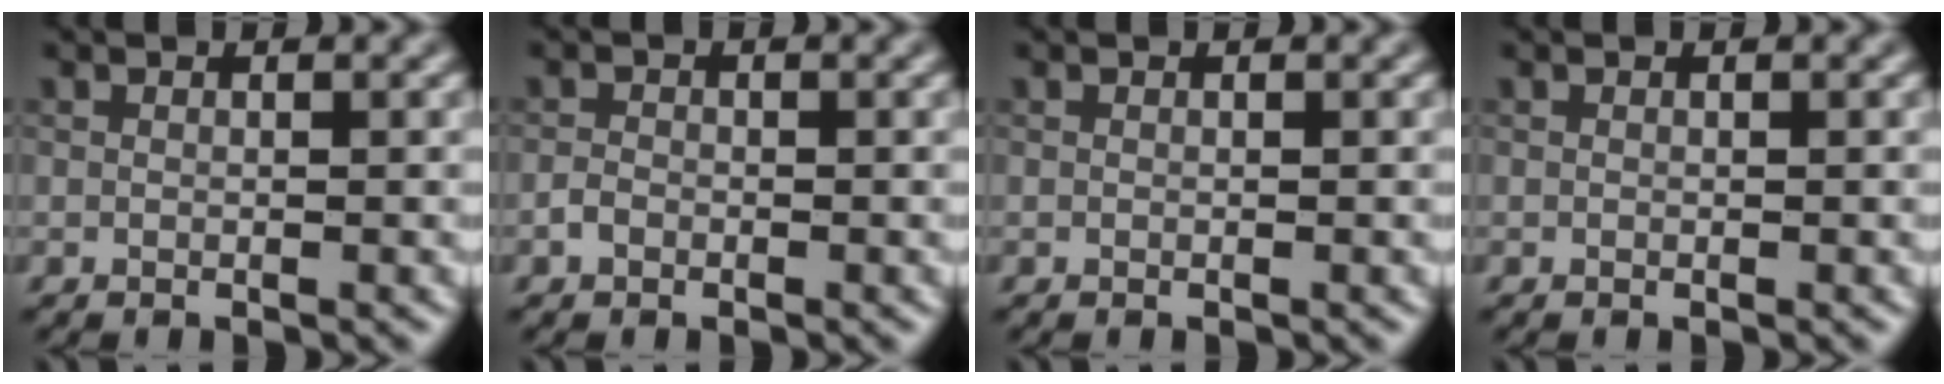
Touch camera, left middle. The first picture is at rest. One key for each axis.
{"total": 0.9, "fx": -0.5, "fy": 0.7, "fz": 0.4, "tx": -0.006, "ty": -0.001, "tz": -0.013}
{"total": 0.0}
{"total": 0.0}